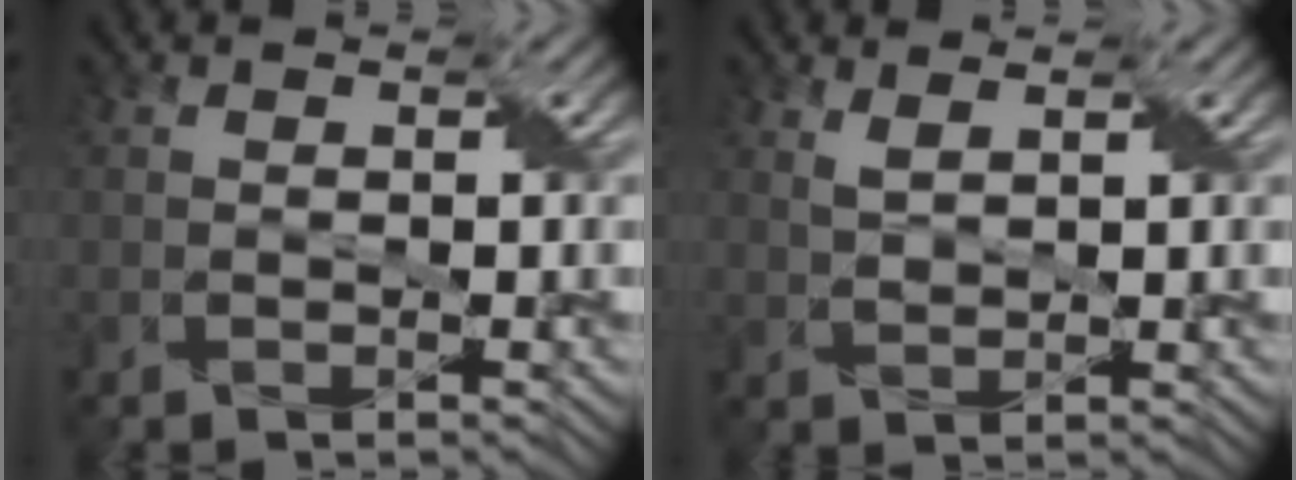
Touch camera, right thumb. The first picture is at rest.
{"total": 1.8, "force": [1.4, 0.3, 1.2], "torque": [-0.031, 0.000, 0.033]}